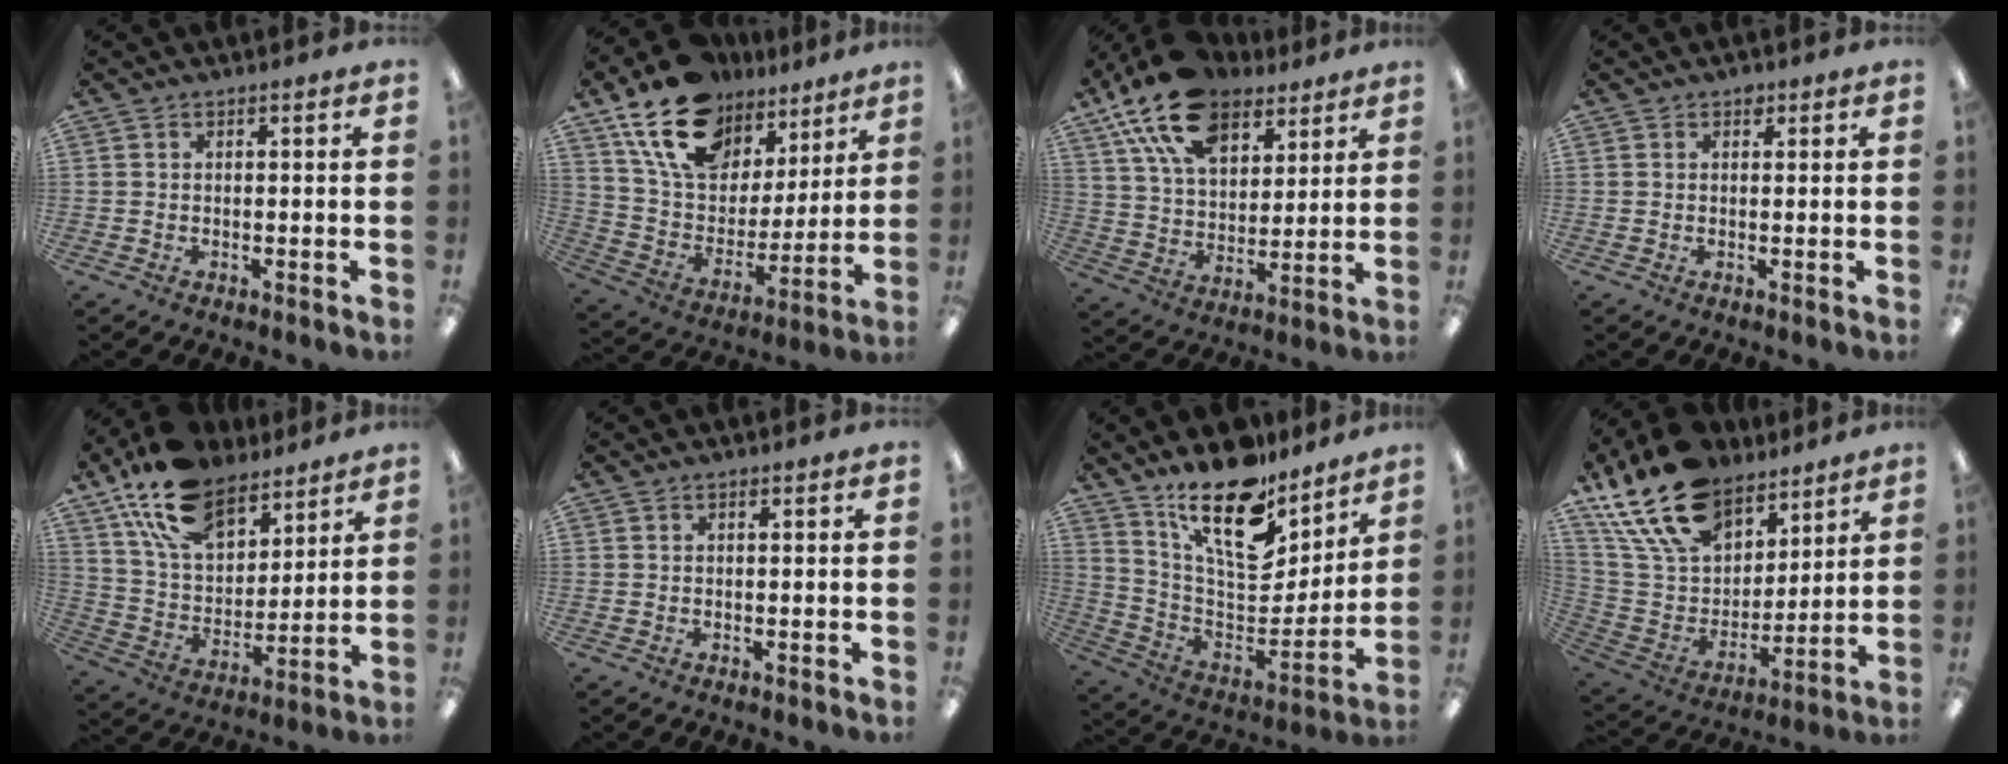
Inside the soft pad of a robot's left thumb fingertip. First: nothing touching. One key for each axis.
{"total": 19.5, "fx": 12.7, "fy": 11.7, "fz": 9.0, "tx": -0.167, "ty": -0.057, "tz": 0.235}
{"total": 19.0, "fx": 12.6, "fy": 10.3, "fz": 9.8, "tx": -0.187, "ty": -0.050, "tz": 0.231}
{"total": 1.4, "fx": 0.9, "fy": 0.9, "fz": 0.6, "tx": -0.005, "ty": 0.000, "tz": 0.014}
{"total": 18.8, "fx": 13.5, "fy": 9.8, "fz": 8.8, "tx": -0.175, "ty": -0.066, "tz": 0.251}
{"total": 0.6, "fx": 0.5, "fy": 0.2, "fz": 0.3, "tx": -0.001, "ty": -0.001, "tz": 0.007}
{"total": 20.6, "fx": 15.0, "fy": 8.1, "fz": 11.6, "tx": -0.193, "ty": -0.113, "tz": 0.263}
{"total": 21.5, "fx": 15.3, "fy": 11.7, "fz": 9.7, "tx": -0.203, "ty": -0.077, "tz": 0.285}